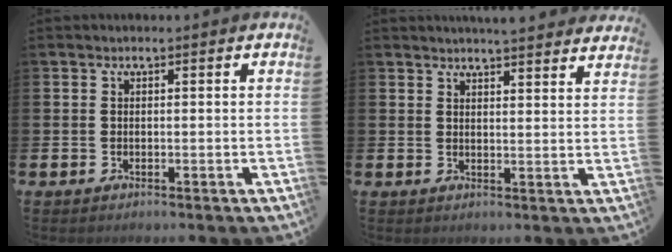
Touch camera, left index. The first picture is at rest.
{"total": 4.4, "force": [4.4, -0.3, 0.1], "torque": [-0.003, -0.026, 0.078]}